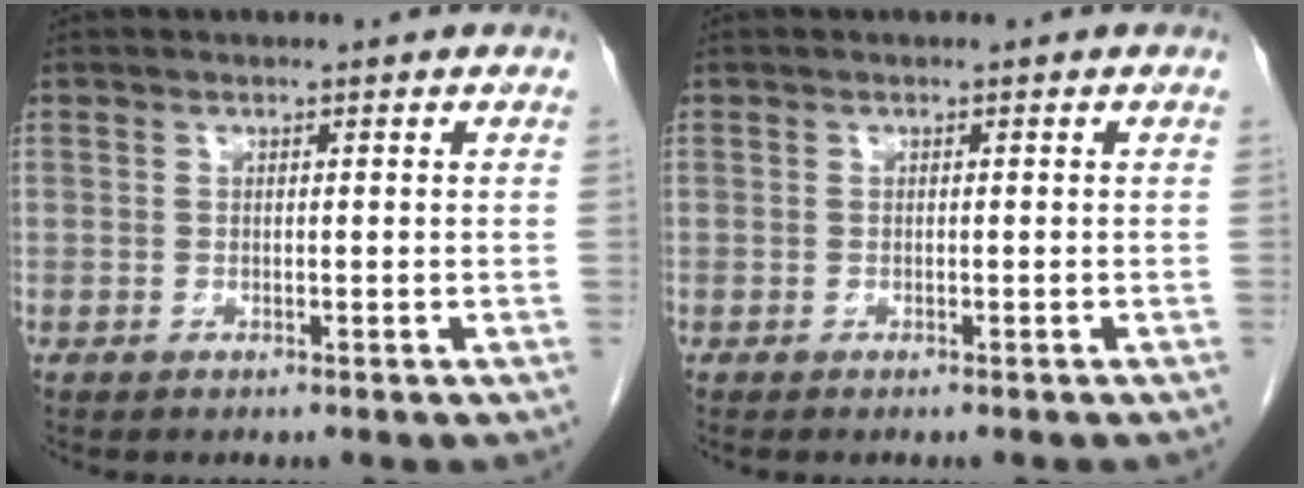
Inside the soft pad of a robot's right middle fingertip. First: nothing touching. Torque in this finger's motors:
{"motor_torque": [-0.15, 0.19, -0.01, -0.01]}